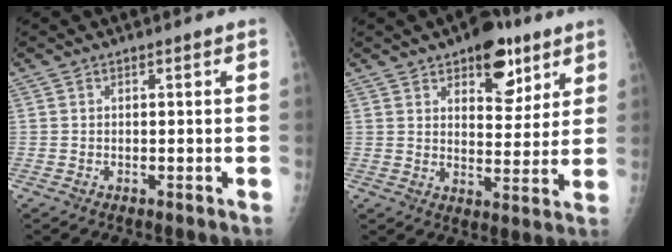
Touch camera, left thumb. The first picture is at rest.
{"total": 11.5, "force": [6.8, 5.9, 7.2], "torque": [-0.063, -0.032, 0.097]}